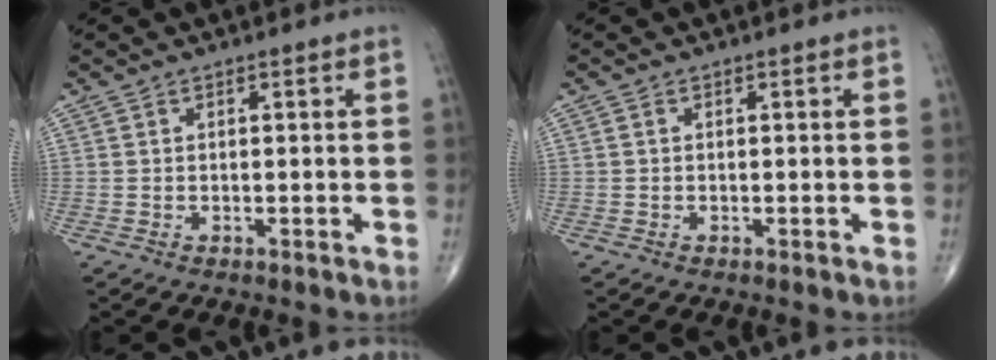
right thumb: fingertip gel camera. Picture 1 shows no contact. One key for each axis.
{"total": 0.0}